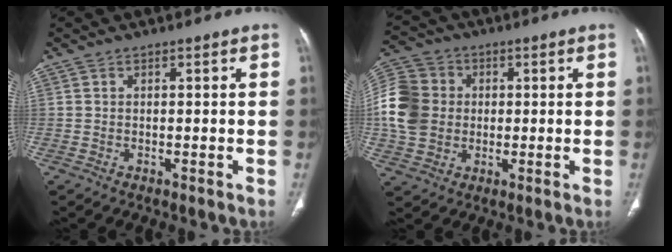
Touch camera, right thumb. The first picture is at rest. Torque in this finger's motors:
{"motor_torque": [1.25, 1.22, 0.07, -0.12, 0.32]}